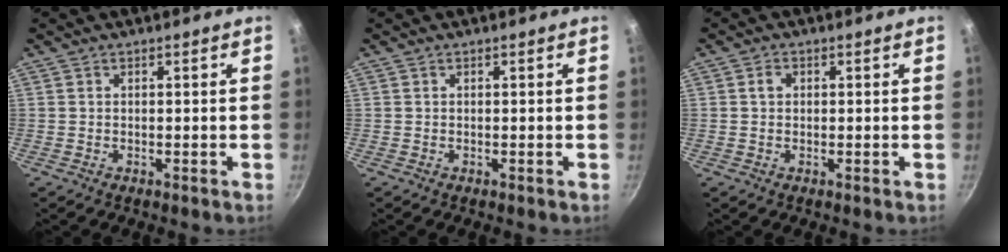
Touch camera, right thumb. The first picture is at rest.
{"total": 0.0}
{"total": 1.7, "force": [0.3, 1.4, 1.0], "torque": [-0.017, 0.005, 0.002]}